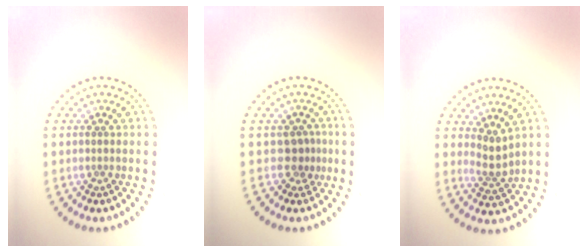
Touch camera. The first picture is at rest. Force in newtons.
{"total": 1.9, "press": 1.3, "slide": 1.3}
{"total": 2.3, "press": 1.6, "slide": 1.6}